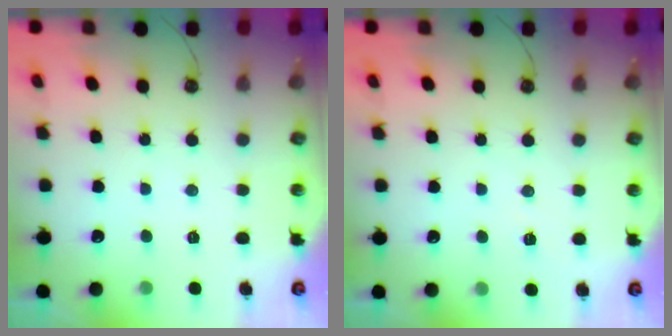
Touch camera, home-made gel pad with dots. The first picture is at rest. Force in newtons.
{"total": 2.3, "press": 1.3, "slide": 1.9}